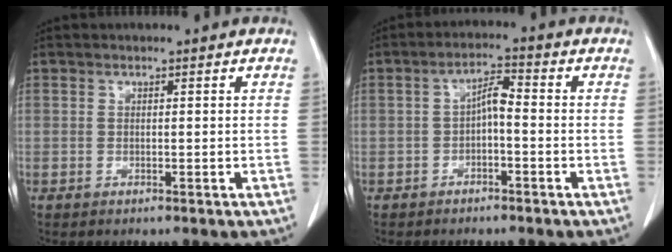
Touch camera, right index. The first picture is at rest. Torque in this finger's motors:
{"motor_torque": [0.35, -0.23, 0.17, 0.04]}